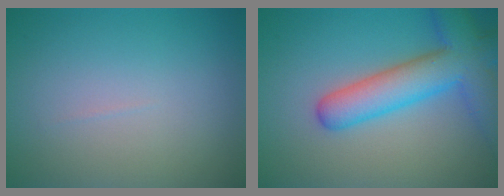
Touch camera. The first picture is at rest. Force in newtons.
{"total": 7.6, "press": 7.6, "slide": 0.4}